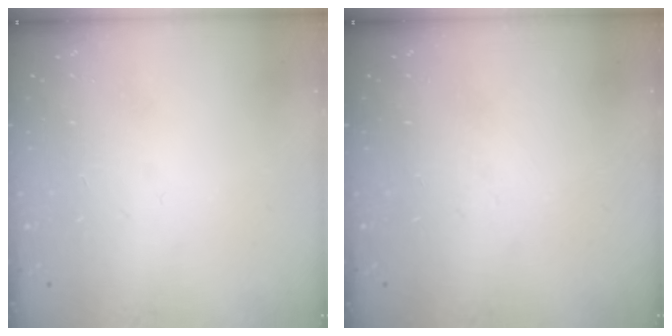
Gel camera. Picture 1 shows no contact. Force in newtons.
{"total": 0.0}